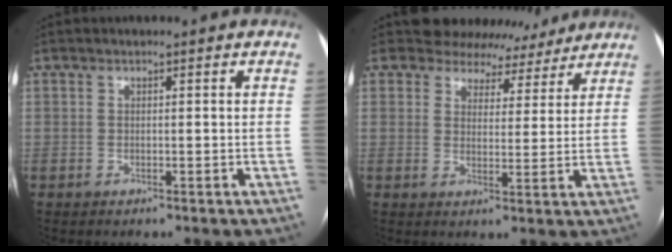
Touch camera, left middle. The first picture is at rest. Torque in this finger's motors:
{"motor_torque": [0.70, -1.00, 0.08, 0.00]}